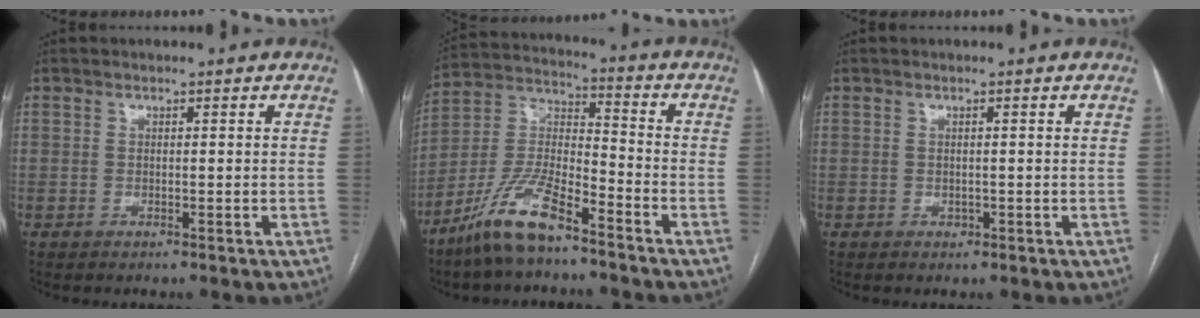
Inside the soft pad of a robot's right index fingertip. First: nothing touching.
{"total": 11.9, "force": [-8.8, 3.0, 7.5], "torque": [-0.161, 0.007, -0.173]}
{"total": 0.6, "force": [-0.1, 0.5, 0.2], "torque": [0.000, 0.002, -0.002]}